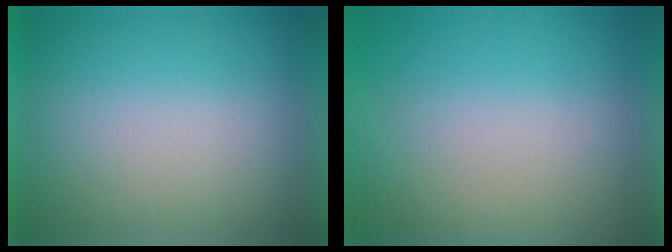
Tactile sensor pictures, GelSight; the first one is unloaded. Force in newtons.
{"total": 4.9}